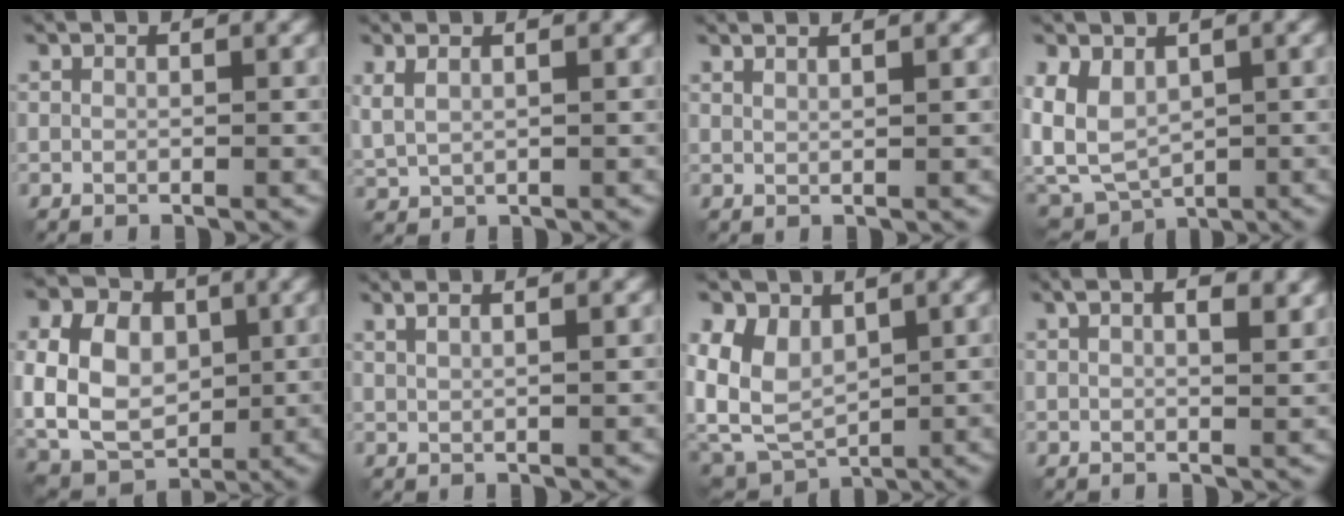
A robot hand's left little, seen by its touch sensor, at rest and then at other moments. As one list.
[{"total": 2.3, "force": [1.2, 1.0, 1.7], "torque": [-0.046, 0.001, 0.031]}, {"total": 2.1, "force": [1.6, 0.6, 1.3], "torque": [-0.003, 0.005, 0.006]}, {"total": 4.6, "force": [0.0, 3.1, 3.4], "torque": [-0.081, -0.003, -0.007]}, {"total": 12.2, "force": [0.9, 9.2, 8.0], "torque": [-0.172, 0.017, 0.005]}, {"total": 3.0, "force": [1.6, 1.1, 2.2], "torque": [-0.018, 0.011, 0.004]}, {"total": 5.8, "force": [0.8, 4.2, 3.9], "torque": [-0.087, -0.007, 0.007]}, {"total": 5.7, "force": [2.6, 2.7, 4.3], "torque": [-0.056, 0.013, 0.025]}]